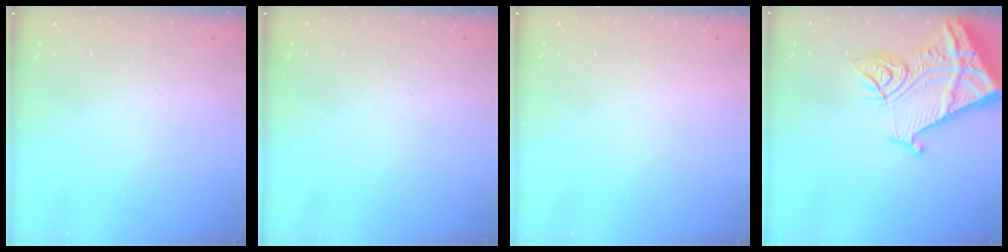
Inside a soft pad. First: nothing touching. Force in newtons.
{"total": 0.0}
{"total": 1.5, "press": 1.5, "slide": 0.1}
{"total": 18.7, "press": 18.6, "slide": 2.1}